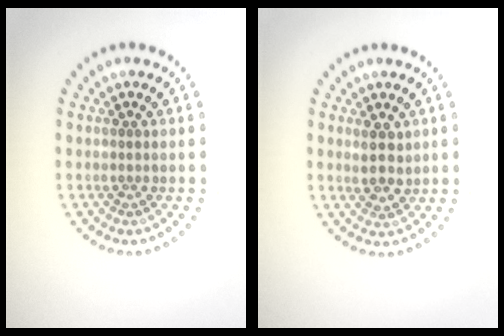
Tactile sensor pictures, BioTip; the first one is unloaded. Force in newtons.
{"total": 2.3, "press": 2.2, "slide": 0.7}